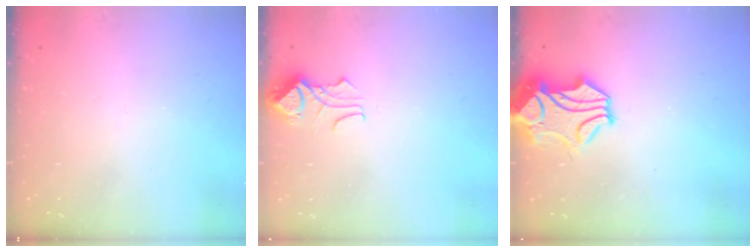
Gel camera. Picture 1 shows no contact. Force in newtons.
{"total": 2.4, "press": 2.3, "slide": 0.7}
{"total": 2.6, "press": 2.3, "slide": 1.4}